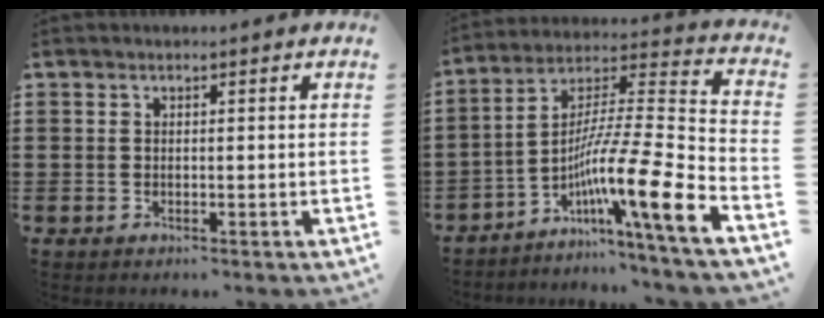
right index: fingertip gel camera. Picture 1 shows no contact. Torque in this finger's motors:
{"motor_torque": [-0.70, 0.26, 0.00, -0.01]}